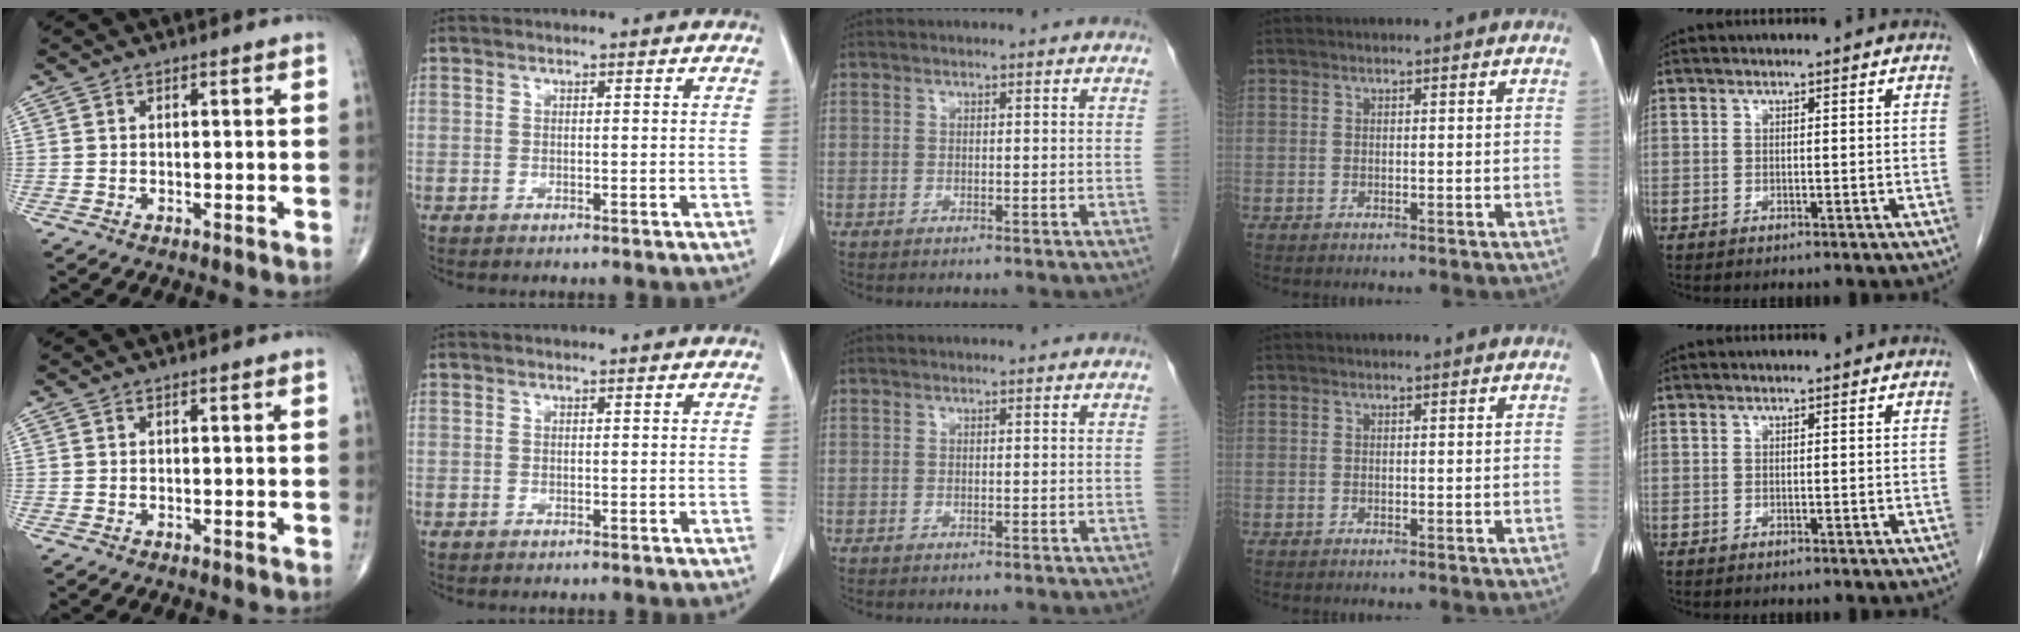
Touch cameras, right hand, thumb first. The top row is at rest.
{}